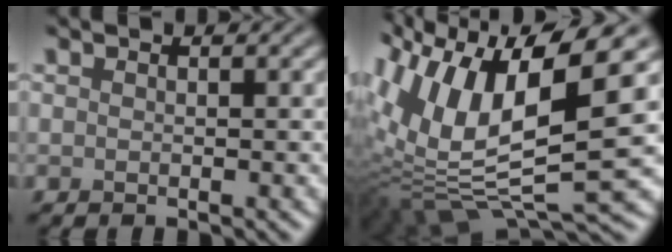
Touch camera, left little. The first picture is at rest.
{"total": 14.1, "force": [2.9, 6.0, 12.4], "torque": [-0.257, -0.008, 0.052]}